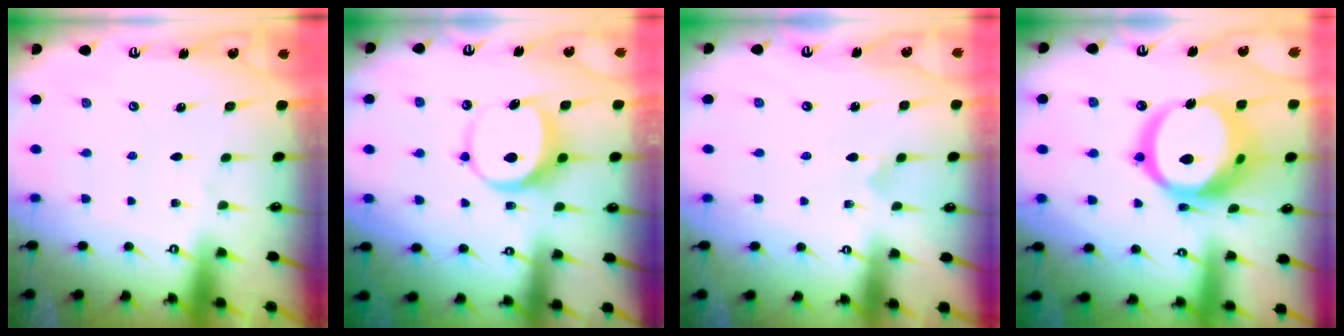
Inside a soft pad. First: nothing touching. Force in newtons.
{"total": 7.6, "press": 7.6, "slide": 0.4}
{"total": 2.5, "press": 2.5, "slide": 0.1}
{"total": 20.6, "press": 20.4, "slide": 2.4}